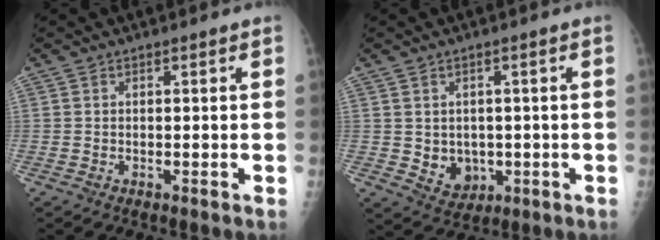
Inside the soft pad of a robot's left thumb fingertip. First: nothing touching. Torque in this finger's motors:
{"motor_torque": [-0.29, 0.29, 0.18, -0.12, 0.00]}